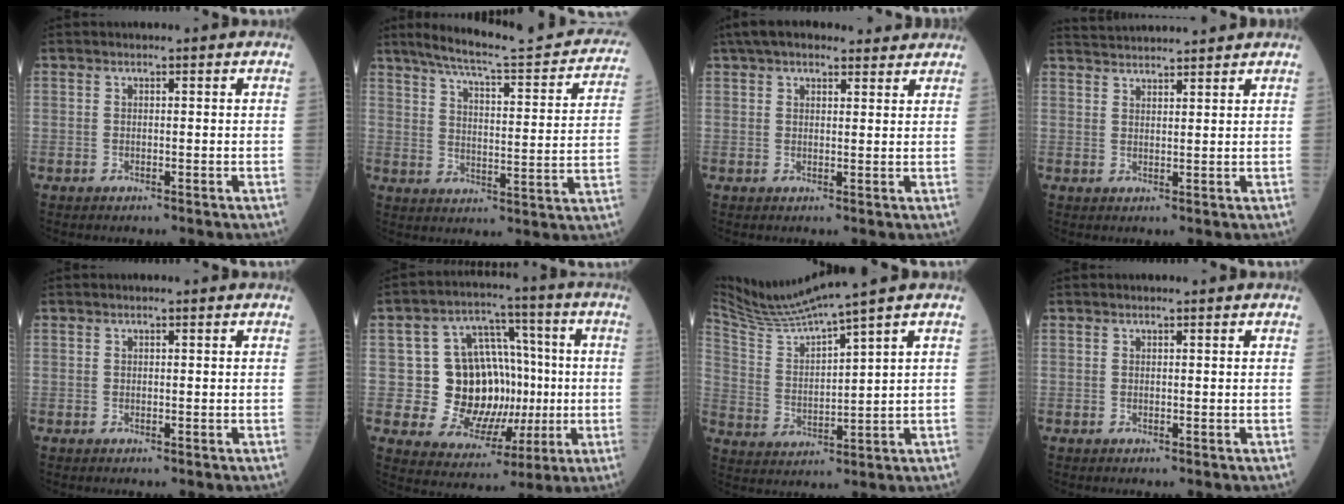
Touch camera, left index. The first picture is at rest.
{"total": 22.1, "force": [19.1, 2.6, 10.8], "torque": [-0.154, -0.020, 0.240]}
{"total": 10.7, "force": [8.9, 3.4, 4.8], "torque": [-0.070, 0.046, 0.131]}
{"total": 7.3, "force": [7.1, -0.3, 1.7], "torque": [-0.036, 0.032, 0.110]}
{"total": 0.0}
{"total": 13.7, "force": [-0.6, 11.1, 8.1], "torque": [-0.131, 0.035, 0.010]}
{"total": 9.3, "force": [8.2, -2.7, 3.5], "torque": [-0.079, -0.006, 0.166]}
{"total": 0.0}